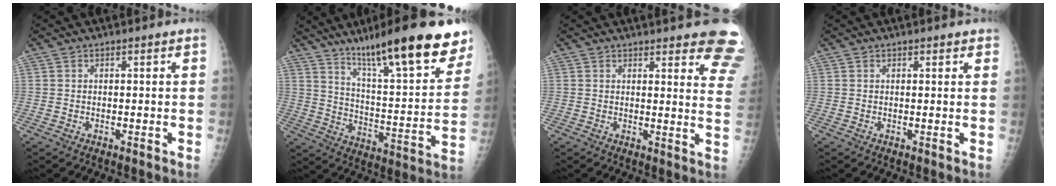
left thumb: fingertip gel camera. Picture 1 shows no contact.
{"total": 24.1, "force": [16.6, 4.5, 16.9], "torque": [-0.225, -0.068, 0.260]}
{"total": 12.6, "force": [10.2, 3.1, 6.6], "torque": [-0.039, -0.059, 0.093]}
{"total": 1.3, "force": [1.0, 0.6, 0.6], "torque": [-0.002, -0.003, 0.009]}